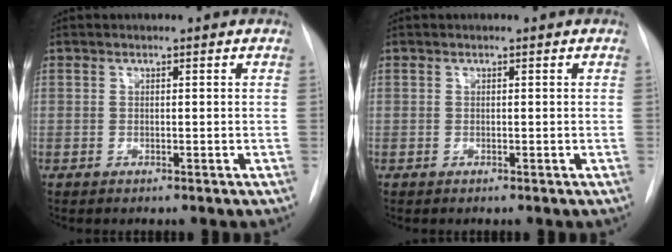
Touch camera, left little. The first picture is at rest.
{"total": 0.0}